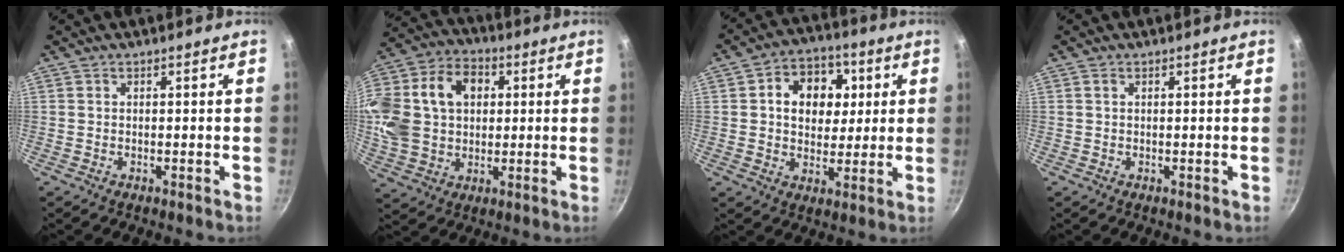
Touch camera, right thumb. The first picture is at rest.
{"total": 23.6, "force": [4.8, 17.6, 14.9], "torque": [-0.315, 0.034, 0.085]}
{"total": 12.3, "force": [2.8, 9.5, 7.2], "torque": [-0.067, 0.000, 0.035]}
{"total": 0.5, "force": [0.2, 0.4, 0.3], "torque": [-0.002, 0.000, 0.003]}